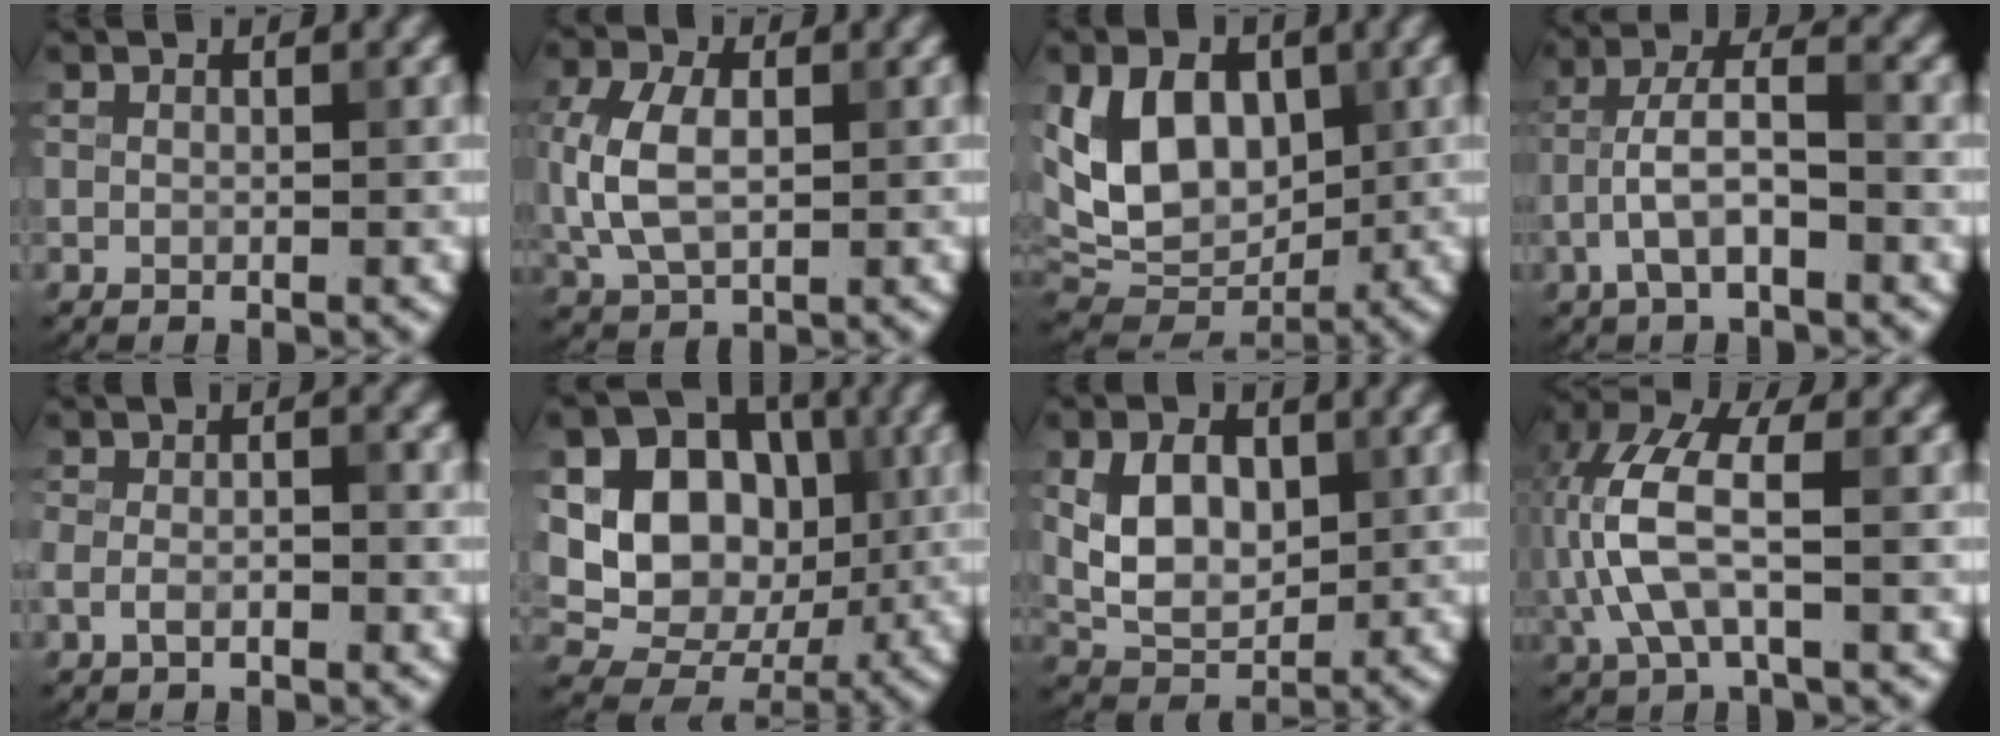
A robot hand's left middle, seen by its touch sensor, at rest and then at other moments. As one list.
[{"total": 5.7, "force": [0.2, 3.6, 4.4], "torque": [-0.107, 0.003, 0.005]}, {"total": 9.8, "force": [1.8, 6.9, 6.7], "torque": [-0.125, -0.005, 0.027]}, {"total": 4.7, "force": [-1.9, 1.6, 4.0], "torque": [-0.078, 0.013, -0.038]}, {"total": 2.3, "force": [-1.0, 1.0, 1.7], "torque": [-0.037, 0.002, -0.025]}, {"total": 13.5, "force": [2.1, 11.4, 6.9], "torque": [-0.132, 0.034, 0.030]}, {"total": 5.8, "force": [0.7, 3.9, 4.2], "torque": [-0.080, -0.002, 0.013]}, {"total": 7.3, "force": [-0.6, 3.2, 6.5], "torque": [-0.164, 0.019, -0.017]}]